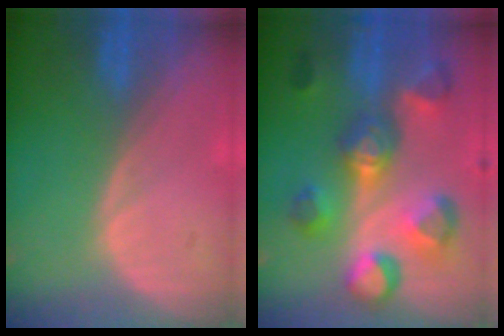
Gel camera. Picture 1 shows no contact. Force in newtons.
{"total": 10.4, "press": 10.1, "slide": 2.8}